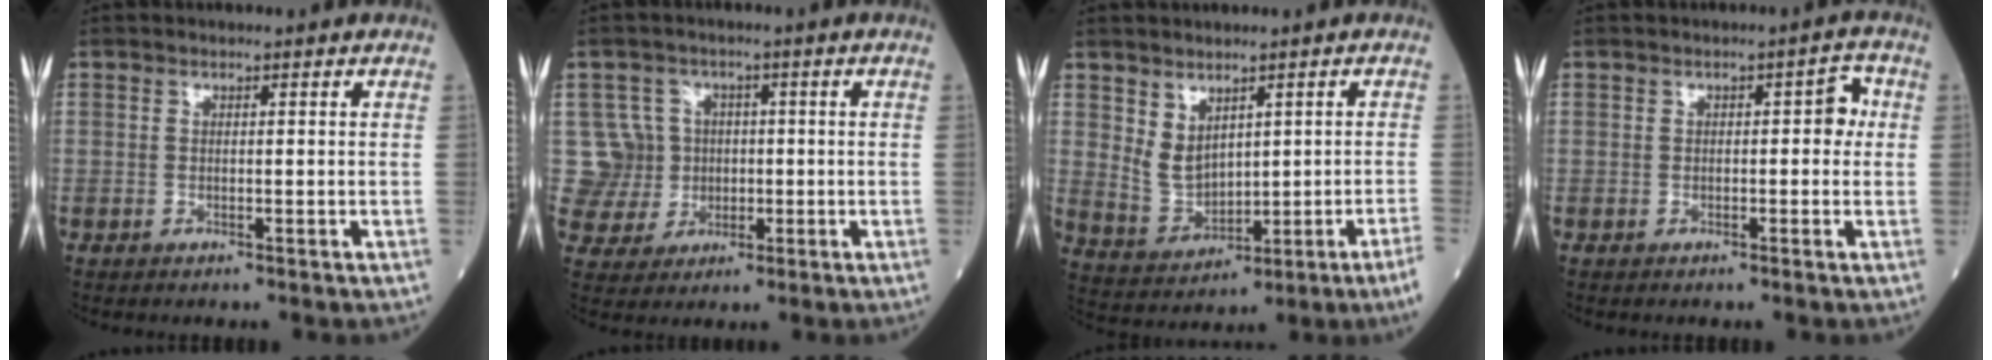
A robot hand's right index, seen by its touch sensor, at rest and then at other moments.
{"total": 6.3, "force": [0.6, 6.3, -0.2], "torque": [0.009, 0.016, 0.019]}
{"total": 5.4, "force": [1.3, 2.1, 4.8], "torque": [-0.096, 0.007, 0.043]}
{"total": 2.9, "force": [0.2, 1.4, 2.6], "torque": [-0.024, 0.013, -0.001]}